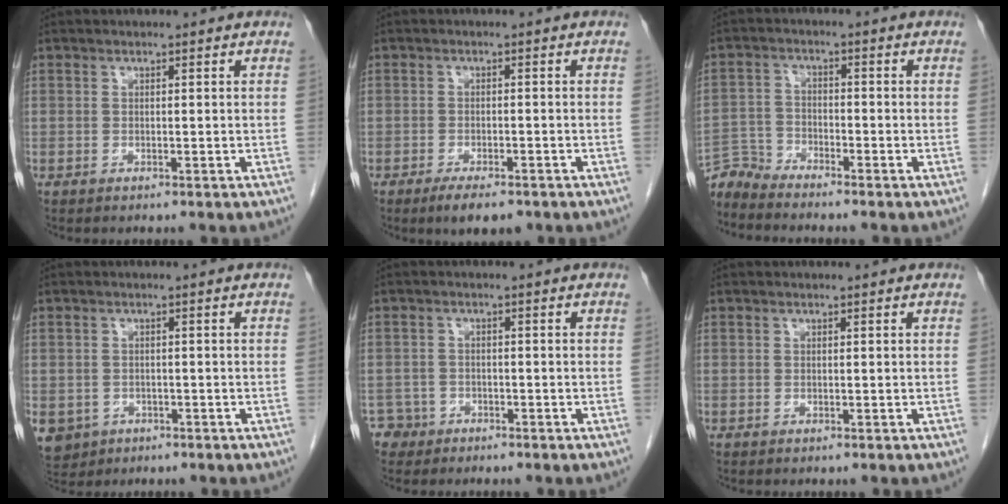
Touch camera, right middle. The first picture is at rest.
{"total": 4.6, "force": [-3.3, 1.3, 2.9], "torque": [-0.049, -0.006, -0.047]}
{"total": 4.6, "force": [-4.6, -0.5, -0.6], "torque": [0.010, -0.010, -0.090]}
{"total": 7.4, "force": [-3.3, 6.3, 2.2], "torque": [-0.065, 0.000, -0.044]}
{"total": 2.9, "force": [-1.9, 2.1, -0.7], "torque": [0.011, 0.009, -0.037]}
{"total": 0.0}